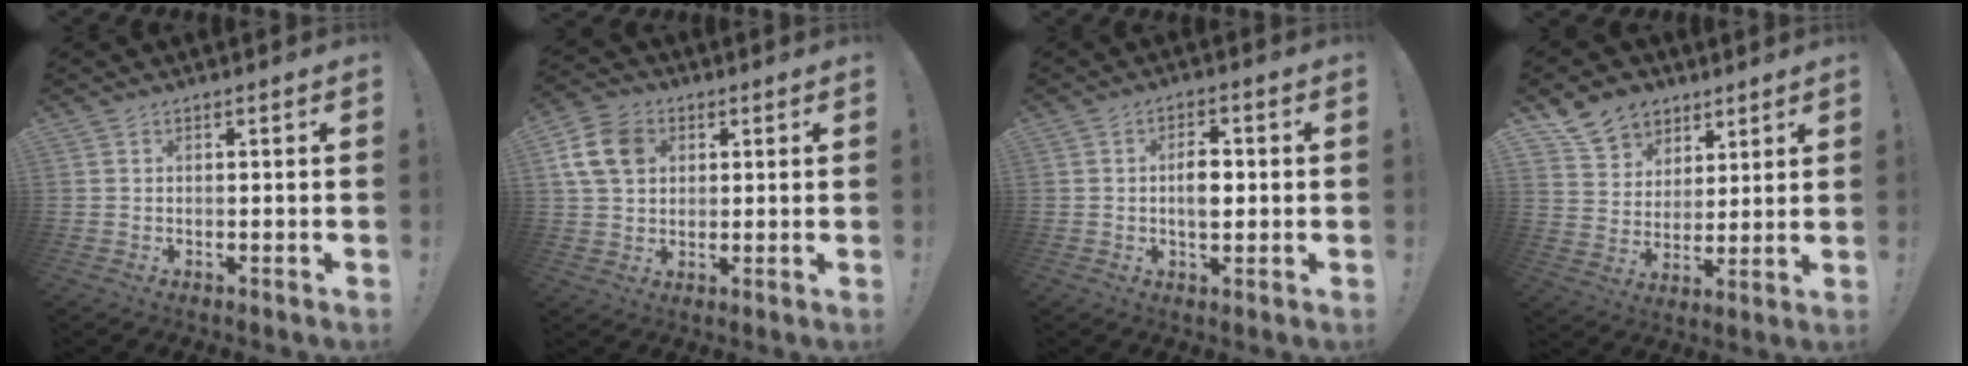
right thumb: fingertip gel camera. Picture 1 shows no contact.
{"total": 11.9, "force": [3.7, 9.0, 6.8], "torque": [-0.130, 0.000, 0.078]}
{"total": 6.0, "force": [-0.1, 3.6, 4.8], "torque": [-0.082, 0.007, -0.006]}
{"total": 10.8, "force": [7.5, 7.6, 2.0], "torque": [-0.033, -0.055, 0.149]}